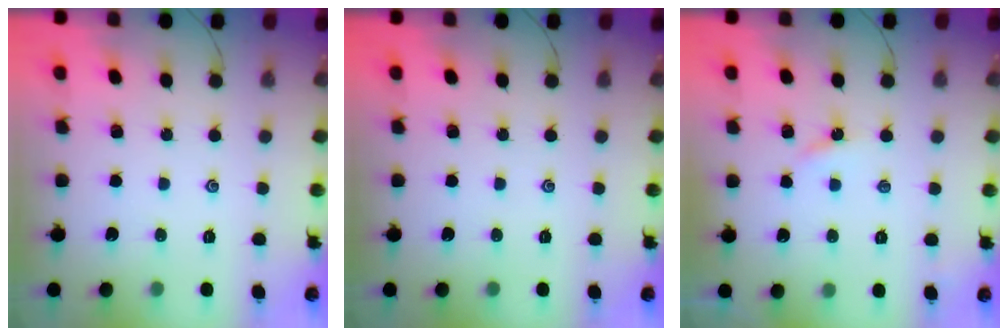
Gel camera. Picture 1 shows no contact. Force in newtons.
{"total": 0.0}
{"total": 2.7, "press": 2.7, "slide": 0.3}